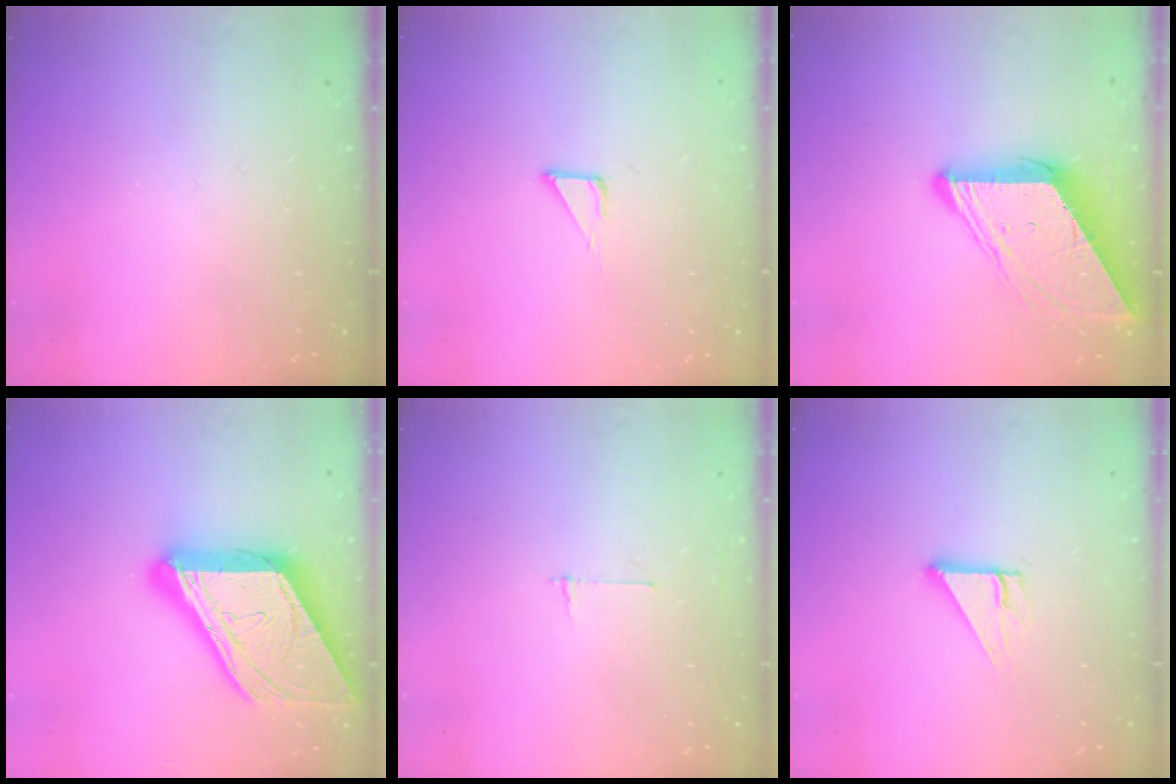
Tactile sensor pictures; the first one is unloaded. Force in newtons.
{"total": 3.5, "press": 3.5, "slide": 0.2}
{"total": 10.3, "press": 10.3, "slide": 0.9}
{"total": 24.3, "press": 24.2, "slide": 2.6}
{"total": 2.7, "press": 2.7, "slide": 0.3}
{"total": 4.3, "press": 4.3, "slide": 0.4}